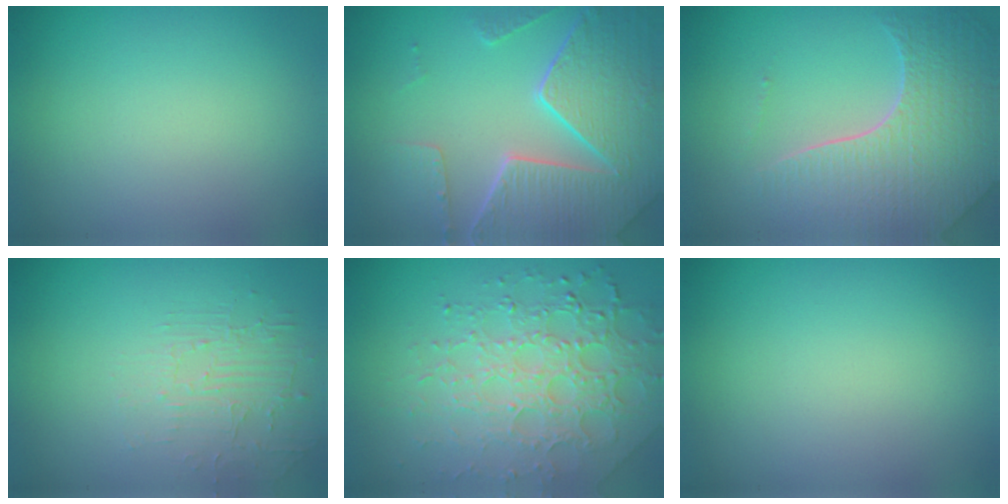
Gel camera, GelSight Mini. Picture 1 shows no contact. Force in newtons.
{"total": 8.4, "press": 6.1, "slide": 5.7}
{"total": 7.4, "press": 5.5, "slide": 5.0}
{"total": 1.9, "press": 0.8, "slide": 1.7}
{"total": 6.7, "press": 4.9, "slide": 4.5}
{"total": 0.0}